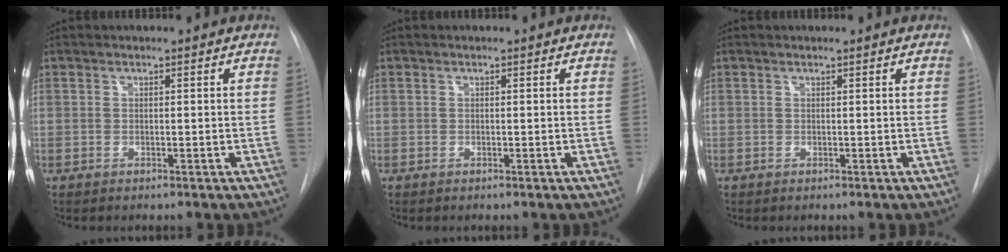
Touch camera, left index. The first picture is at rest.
{"total": 0.0}
{"total": 0.0}